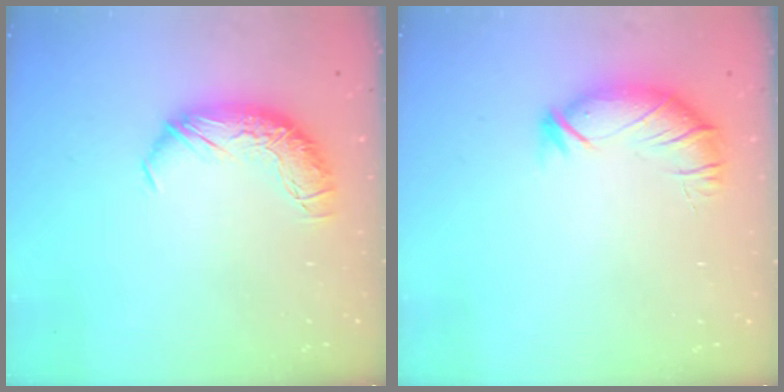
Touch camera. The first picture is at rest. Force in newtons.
{"total": 3.2, "press": 2.5, "slide": 2.0}